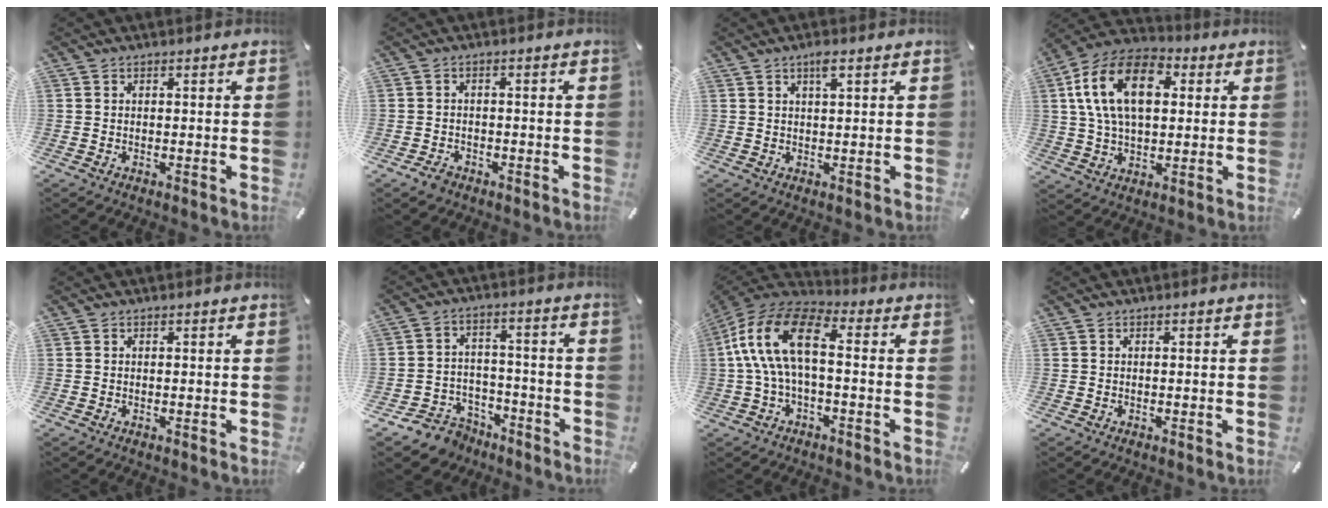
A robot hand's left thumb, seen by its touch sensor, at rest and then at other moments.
{"total": 2.6, "force": [-1.8, 1.6, 0.9], "torque": [-0.023, 0.008, -0.037]}
{"total": 2.5, "force": [1.4, 0.4, 2.1], "torque": [-0.044, 0.003, 0.024]}
{"total": 17.4, "force": [3.9, 11.0, 12.9], "torque": [-0.270, 0.011, 0.066]}
{"total": 0.0}
{"total": 8.3, "force": [-6.4, 5.0, 1.7], "torque": [-0.030, 0.043, -0.121]}
{"total": 15.6, "force": [0.8, 7.9, 13.4], "torque": [-0.286, 0.000, 0.010]}
{"total": 0.0}